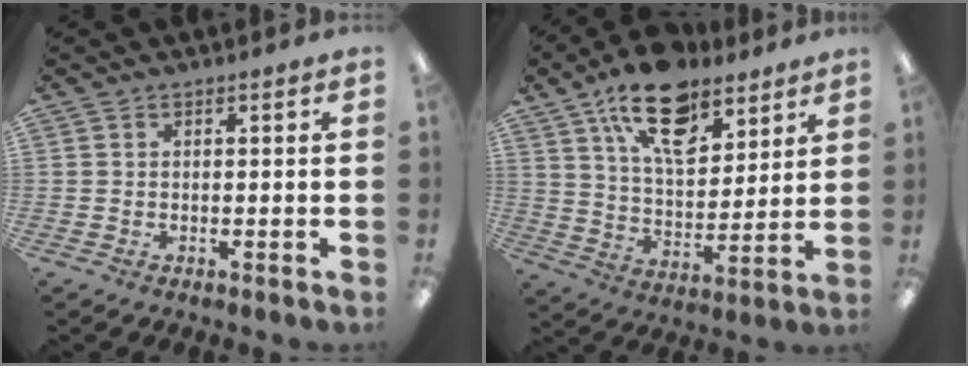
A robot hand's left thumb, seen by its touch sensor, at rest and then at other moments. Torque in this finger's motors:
{"motor_torque": [0.52, 0.69, 1.71, -1.06, 0.53]}